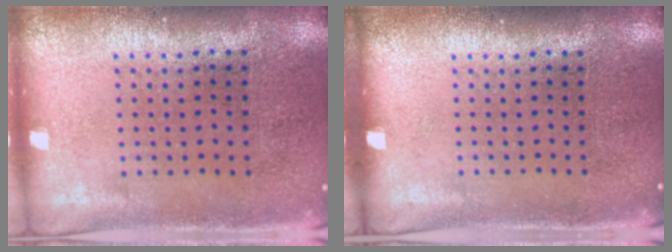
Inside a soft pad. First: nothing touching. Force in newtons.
{"total": 0.0}